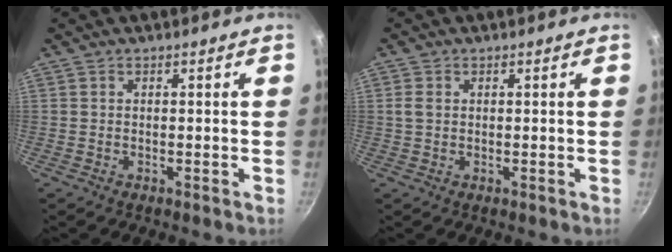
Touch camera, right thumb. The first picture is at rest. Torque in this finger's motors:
{"motor_torque": [-1.58, 1.68, 0.26, 0.01, 0.24]}